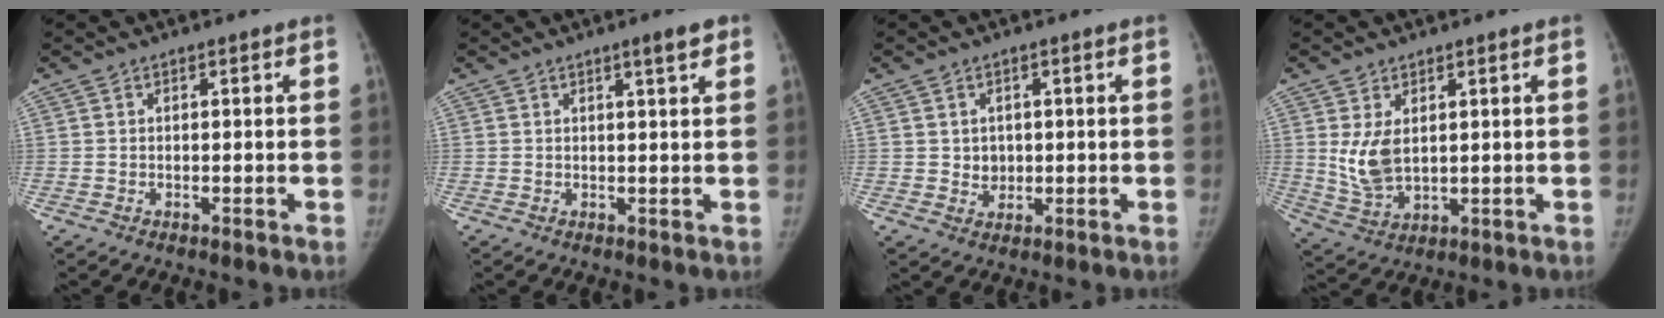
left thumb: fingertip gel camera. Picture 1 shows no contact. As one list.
[{"total": 3.0, "force": [1.8, 0.3, 2.4], "torque": [-0.032, -0.009, 0.026]}, {"total": 2.9, "force": [0.3, 2.6, 1.2], "torque": [-0.004, -0.002, 0.010]}, {"total": 7.0, "force": [1.6, 4.1, 5.4], "torque": [-0.100, -0.013, 0.047]}]